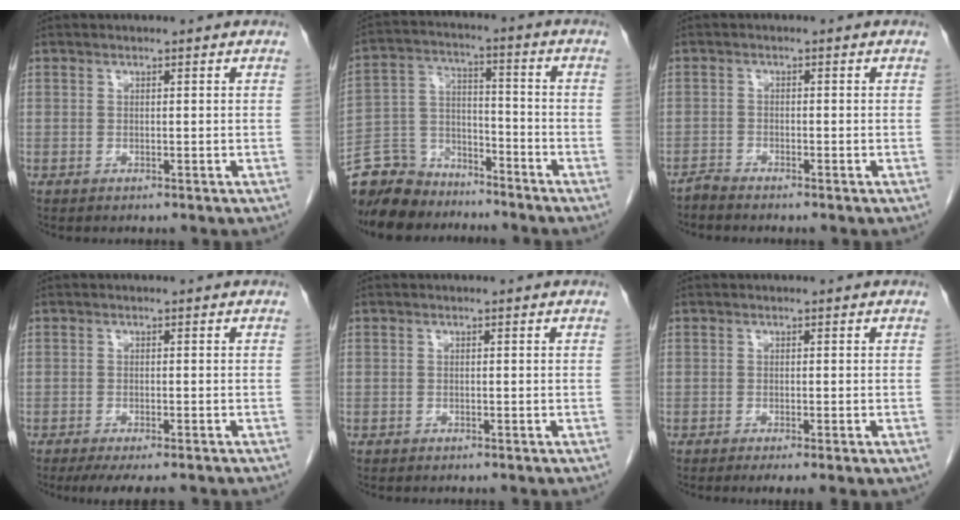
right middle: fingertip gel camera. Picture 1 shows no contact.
{"total": 11.4, "force": [-10.2, 4.9, 1.5], "torque": [-0.038, 0.028, -0.188]}
{"total": 1.4, "force": [-1.4, -0.2, 0.0], "torque": [0.003, -0.004, -0.029]}
{"total": 6.7, "force": [-5.4, 1.2, 3.8], "torque": [-0.047, -0.011, -0.079]}
{"total": 0.0}
{"total": 3.4, "force": [-1.9, 0.6, 2.7], "torque": [-0.033, -0.011, -0.025]}